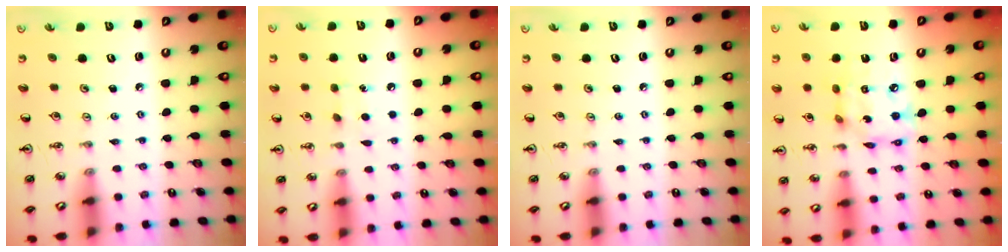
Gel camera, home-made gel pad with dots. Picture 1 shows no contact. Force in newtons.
{"total": 7.2, "press": 7.1, "slide": 0.8}
{"total": 0.0}
{"total": 11.7, "press": 11.7, "slide": 0.8}